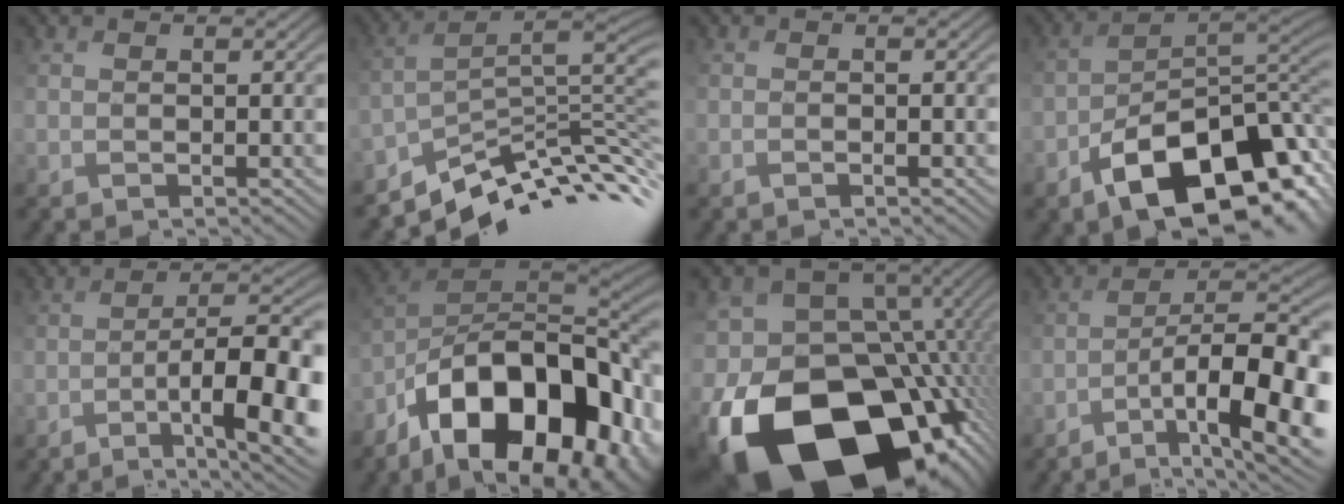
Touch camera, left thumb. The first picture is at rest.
{"total": 9.2, "force": [-6.2, 2.4, 6.4], "torque": [-0.115, 0.007, -0.095]}
{"total": 0.8, "force": [-0.6, 0.0, 0.5], "torque": [-0.009, 0.005, -0.015]}
{"total": 14.6, "force": [-8.1, 7.0, 9.9], "torque": [-0.158, -0.024, -0.128]}
{"total": 13.0, "force": [-6.9, 3.3, 10.5], "torque": [-0.143, 0.009, -0.098]}
{"total": 19.6, "force": [-9.6, 10.1, 13.7], "torque": [-0.249, -0.025, -0.143]}
{"total": 22.6, "force": [-11.0, 14.9, 13.0], "torque": [-0.276, -0.043, -0.138]}
{"total": 14.6, "force": [-7.3, 4.8, 11.7], "torque": [-0.181, 0.000, -0.103]}